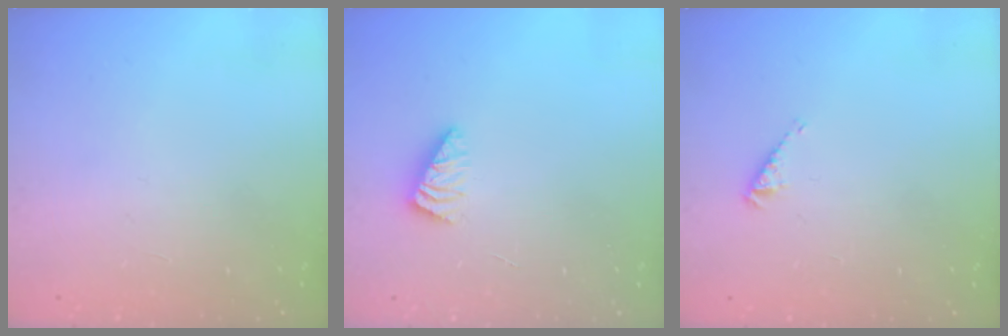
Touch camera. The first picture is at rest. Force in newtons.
{"total": 2.5, "press": 2.4, "slide": 0.4}
{"total": 2.9, "press": 2.9, "slide": 0.4}